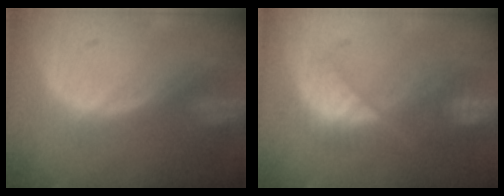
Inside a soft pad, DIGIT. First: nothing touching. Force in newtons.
{"total": 7.9, "press": 7.2, "slide": 3.1}